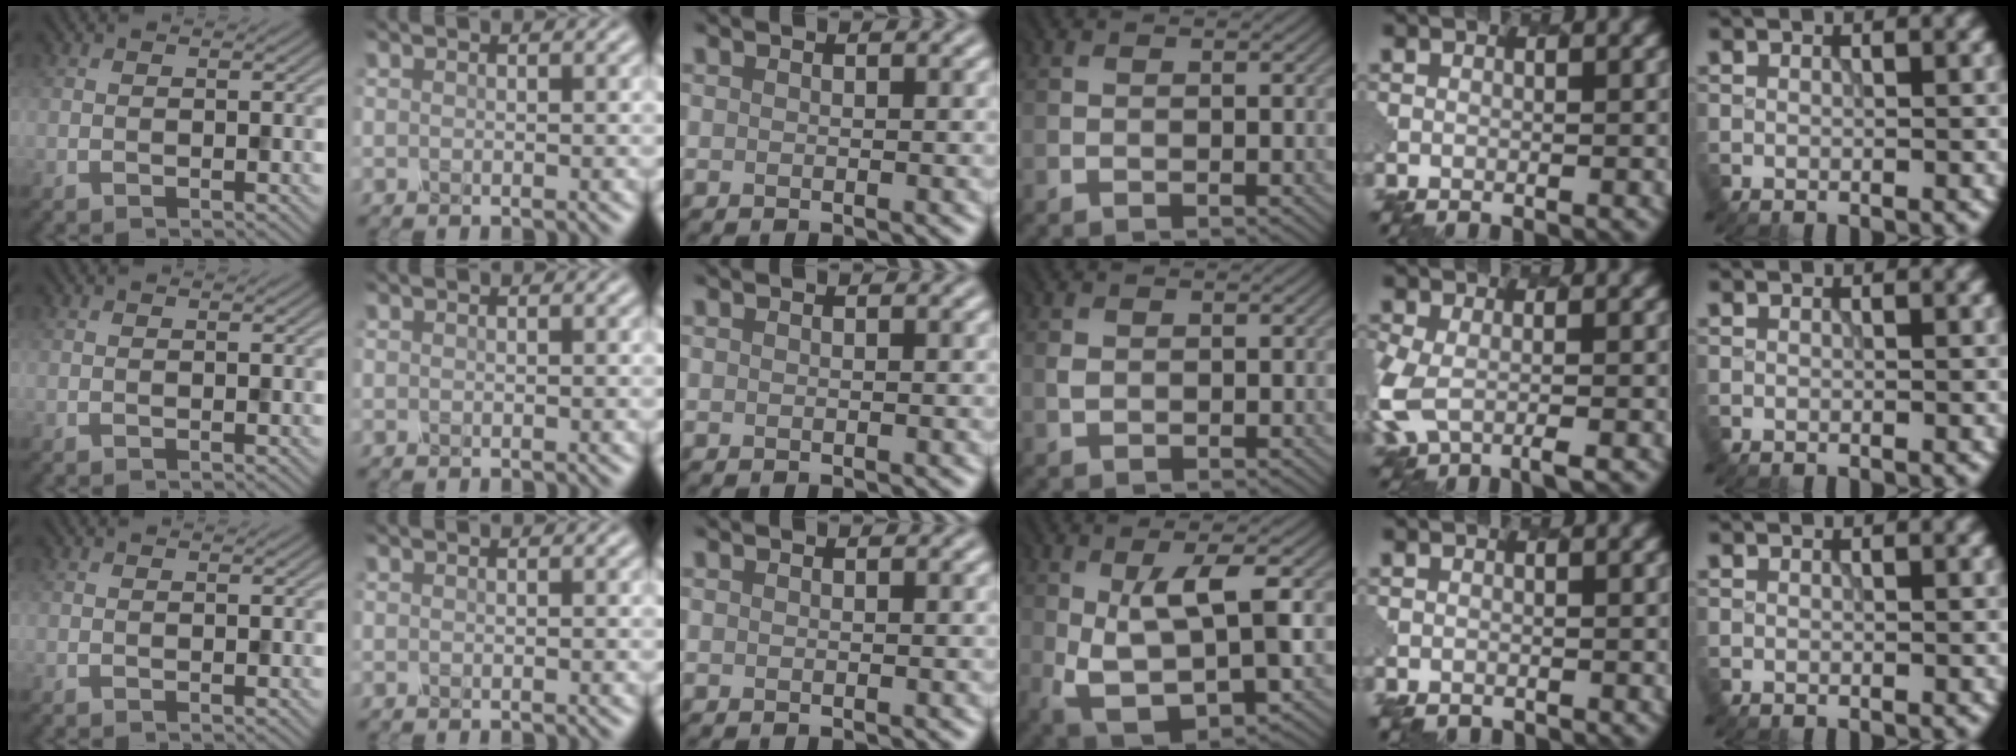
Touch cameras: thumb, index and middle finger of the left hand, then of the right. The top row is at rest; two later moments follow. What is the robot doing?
{"motion": "dispense", "object": "pipette"}